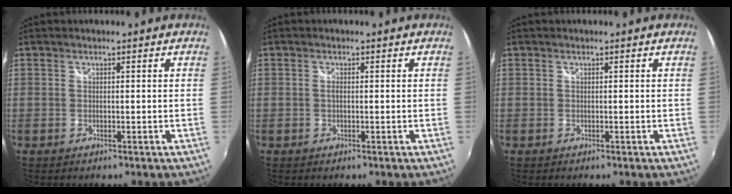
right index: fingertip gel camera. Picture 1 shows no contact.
{"total": 0.7, "force": [-0.1, 0.2, 0.6], "torque": [-0.013, 0.001, -0.004]}
{"total": 0.0}